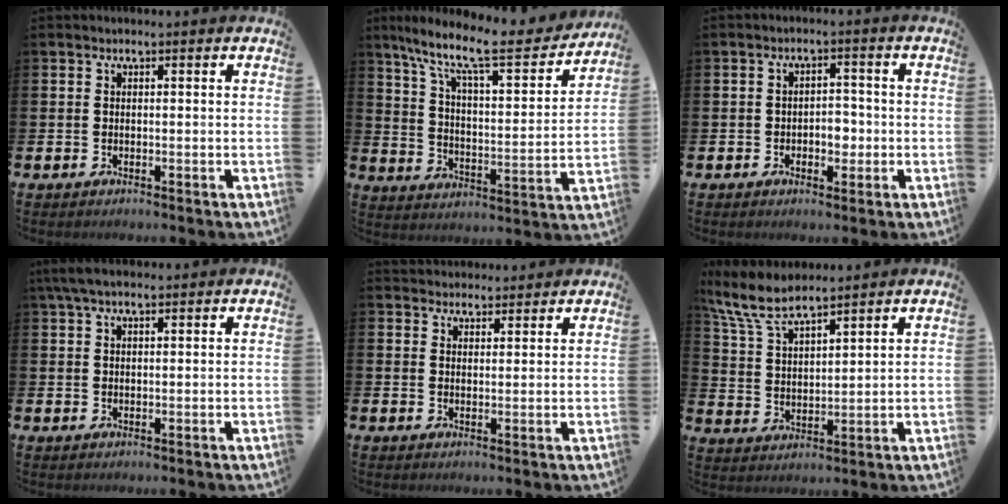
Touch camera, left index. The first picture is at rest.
{"total": 10.7, "force": [8.7, 2.1, 5.9], "torque": [-0.134, -0.059, 0.141]}
{"total": 2.7, "force": [-0.8, 2.0, 1.6], "torque": [-0.022, 0.002, -0.022]}
{"total": 3.5, "force": [2.7, 1.0, 2.0], "torque": [-0.042, -0.002, 0.049]}
{"total": 2.9, "force": [2.8, 0.9, -0.3], "torque": [0.001, -0.011, 0.051]}
{"total": 7.4, "force": [6.7, 1.2, 2.8], "torque": [-0.082, -0.024, 0.123]}